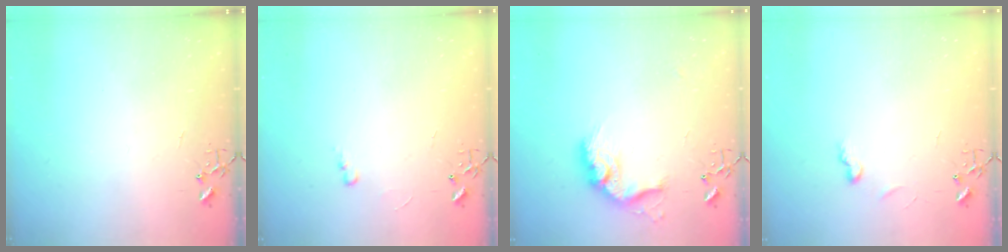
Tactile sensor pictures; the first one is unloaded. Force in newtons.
{"total": 3.5, "press": 3.5, "slide": 0.5}
{"total": 14.4, "press": 14.3, "slide": 0.7}
{"total": 5.8, "press": 5.7, "slide": 0.7}